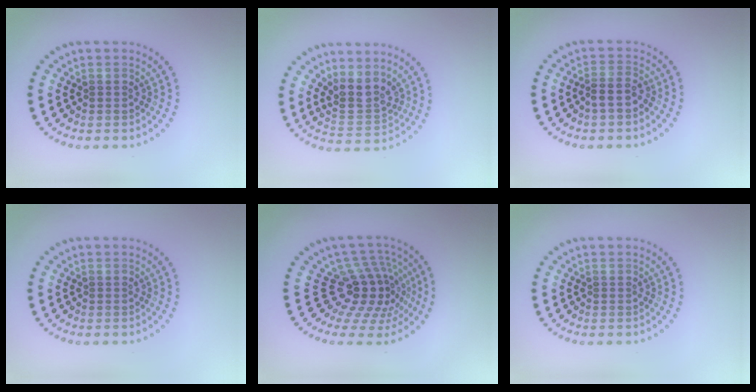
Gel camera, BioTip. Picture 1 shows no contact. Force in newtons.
{"total": 3.1, "press": 2.5, "slide": 1.9}
{"total": 1.8, "press": 1.5, "slide": 1.1}
{"total": 0.0}
{"total": 5.0, "press": 3.5, "slide": 3.5}
{"total": 0.0}